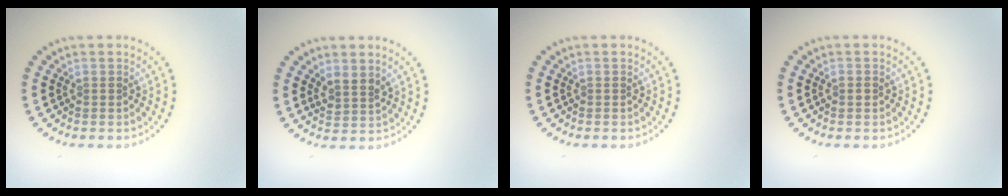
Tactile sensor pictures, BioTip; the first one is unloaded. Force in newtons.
{"total": 1.7, "press": 1.3, "slide": 1.2}
{"total": 0.0}
{"total": 0.8, "press": 0.8, "slide": 0.0}